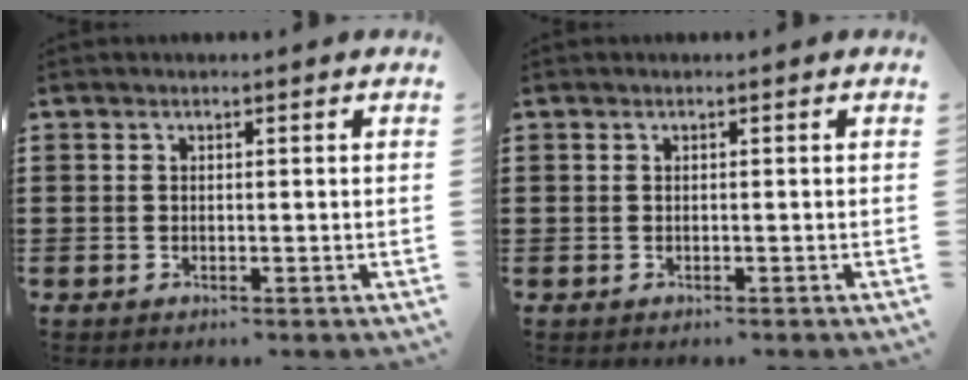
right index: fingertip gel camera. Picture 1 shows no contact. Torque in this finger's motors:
{"motor_torque": [-1.15, 0.99, -1.05, -0.18]}